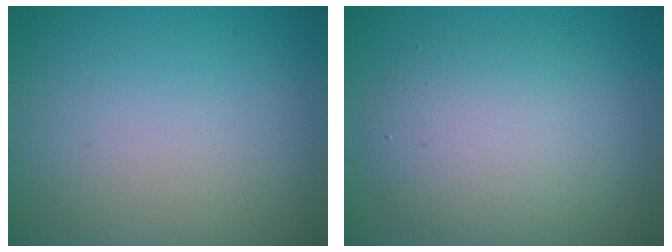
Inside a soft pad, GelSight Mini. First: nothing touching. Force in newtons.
{"total": 5.6, "press": 5.6, "slide": 0.2}